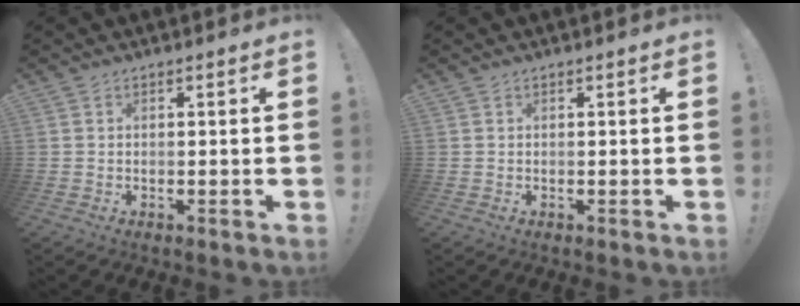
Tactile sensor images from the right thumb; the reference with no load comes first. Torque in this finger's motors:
{"motor_torque": [-0.07, 0.10, 0.17, -0.05, -0.02]}